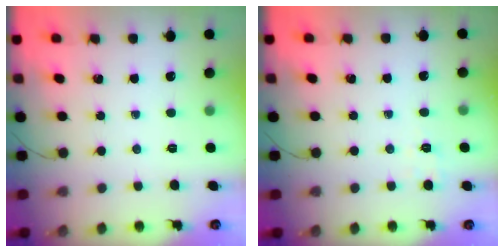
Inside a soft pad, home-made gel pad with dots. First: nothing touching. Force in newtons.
{"total": 2.5, "press": 1.8, "slide": 1.7}